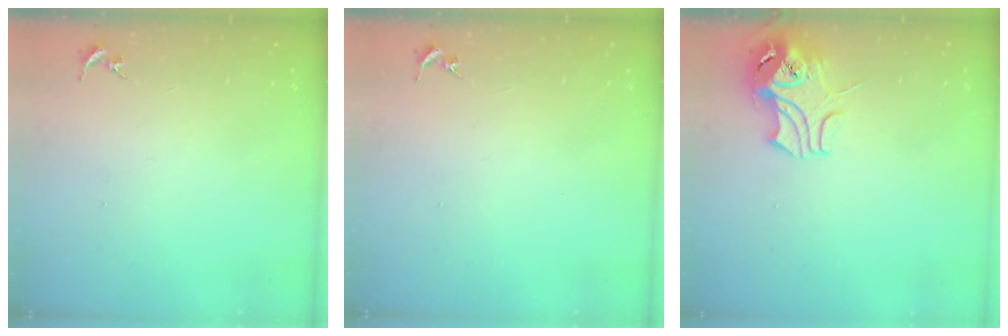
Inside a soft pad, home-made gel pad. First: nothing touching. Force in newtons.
{"total": 0.0}
{"total": 9.8, "press": 9.7, "slide": 1.6}